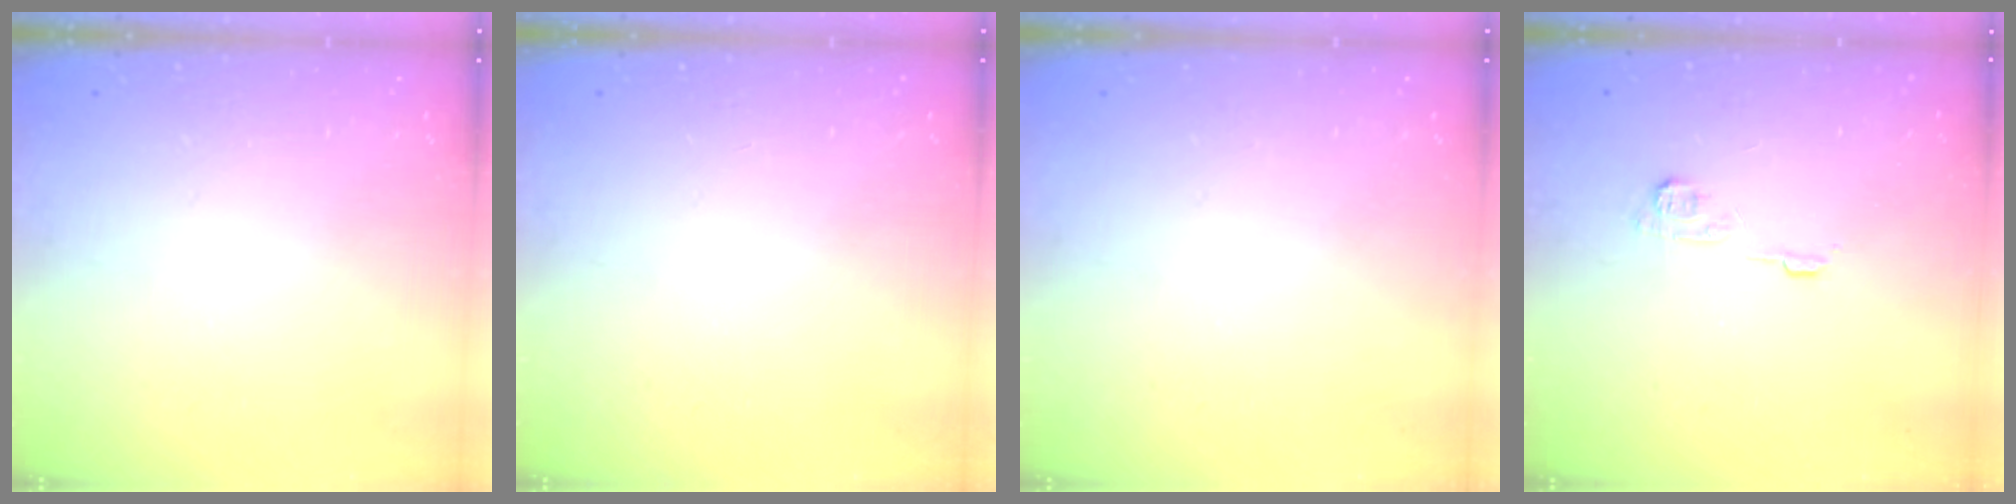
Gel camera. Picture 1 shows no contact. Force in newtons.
{"total": 0.0}
{"total": 0.0}
{"total": 6.2, "press": 6.2, "slide": 0.7}